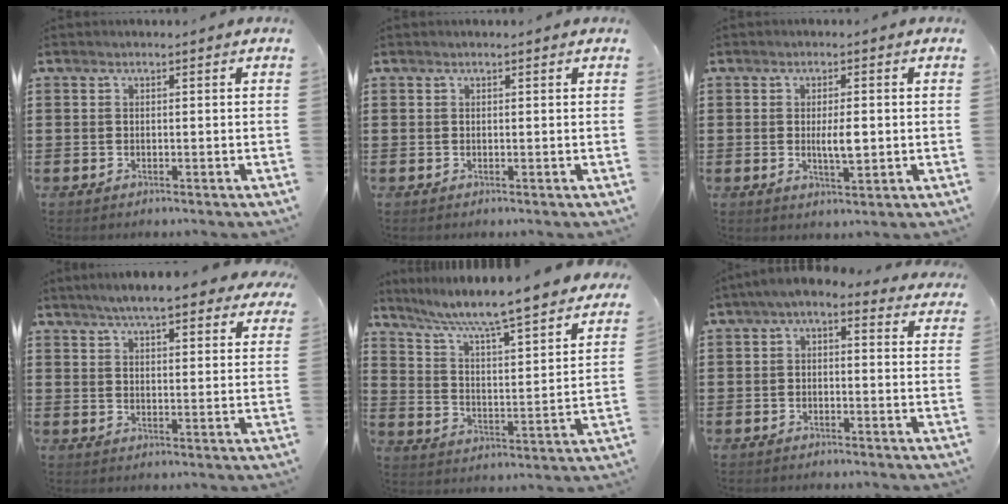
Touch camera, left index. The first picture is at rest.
{"total": 0.0}
{"total": 4.1, "force": [0.1, 1.2, 3.9], "torque": [-0.063, -0.003, -0.001]}
{"total": 6.6, "force": [5.8, 0.7, 3.0], "torque": [-0.070, -0.015, 0.102]}
{"total": 6.9, "force": [6.1, -0.6, 3.1], "torque": [-0.086, -0.053, 0.097]}
{"total": 2.2, "force": [0.6, 1.1, 1.8], "torque": [-0.039, 0.004, 0.007]}